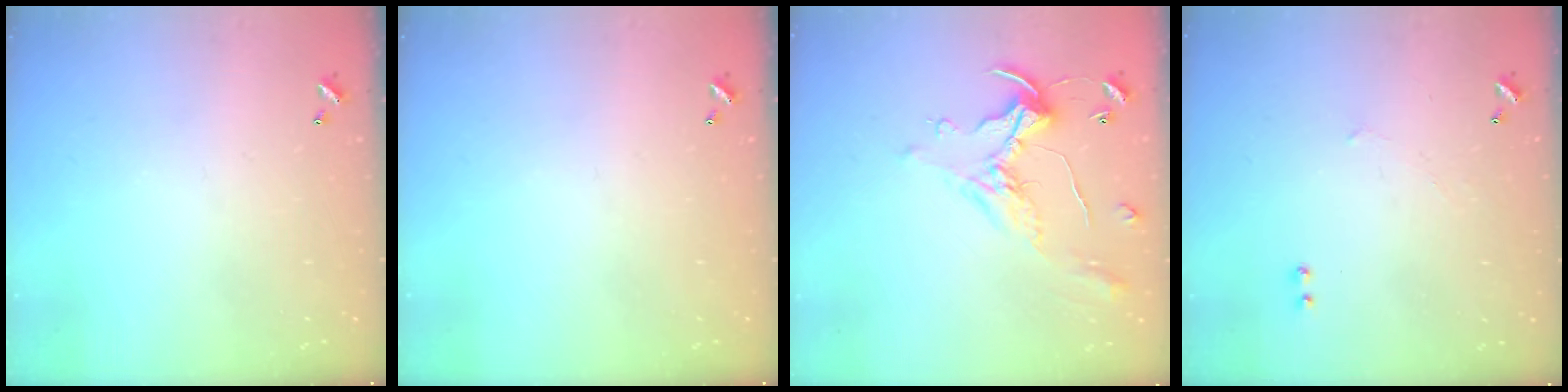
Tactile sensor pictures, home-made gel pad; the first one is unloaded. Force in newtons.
{"total": 0.0}
{"total": 1.1, "press": 0.8, "slide": 0.8}
{"total": 1.4, "press": 1.3, "slide": 0.5}